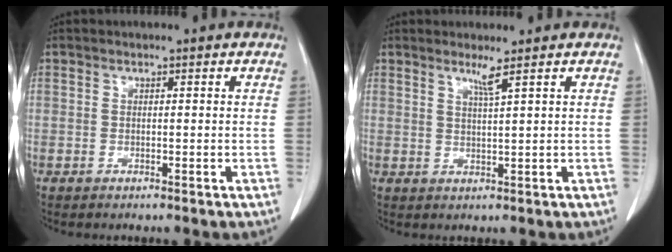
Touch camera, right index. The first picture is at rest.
{"total": 2.1, "force": [1.4, -0.8, 1.3], "torque": [-0.031, -0.012, 0.031]}